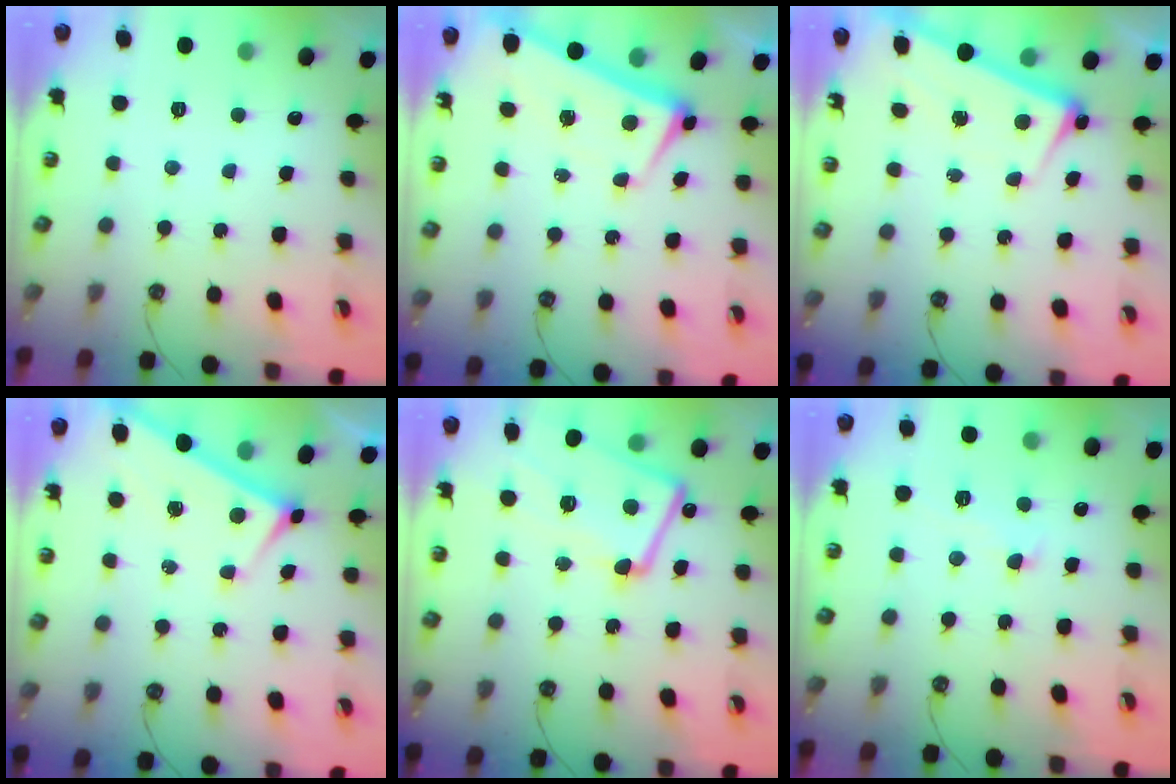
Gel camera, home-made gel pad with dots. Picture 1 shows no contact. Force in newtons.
{"total": 2.0, "press": 1.8, "slide": 0.9}
{"total": 2.4, "press": 2.2, "slide": 0.9}
{"total": 3.6, "press": 3.6, "slide": 0.3}
{"total": 5.7, "press": 5.6, "slide": 1.4}
{"total": 2.1, "press": 2.1, "slide": 0.5}